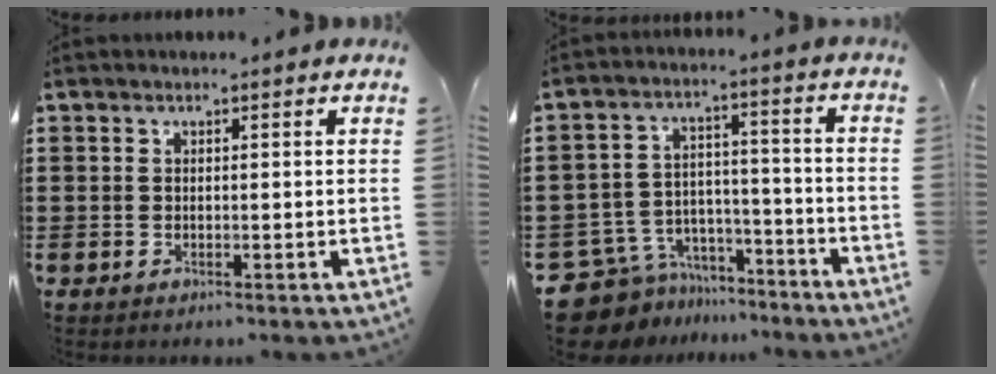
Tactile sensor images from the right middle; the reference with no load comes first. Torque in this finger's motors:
{"motor_torque": [2.11, 0.02, -0.09, -0.03]}